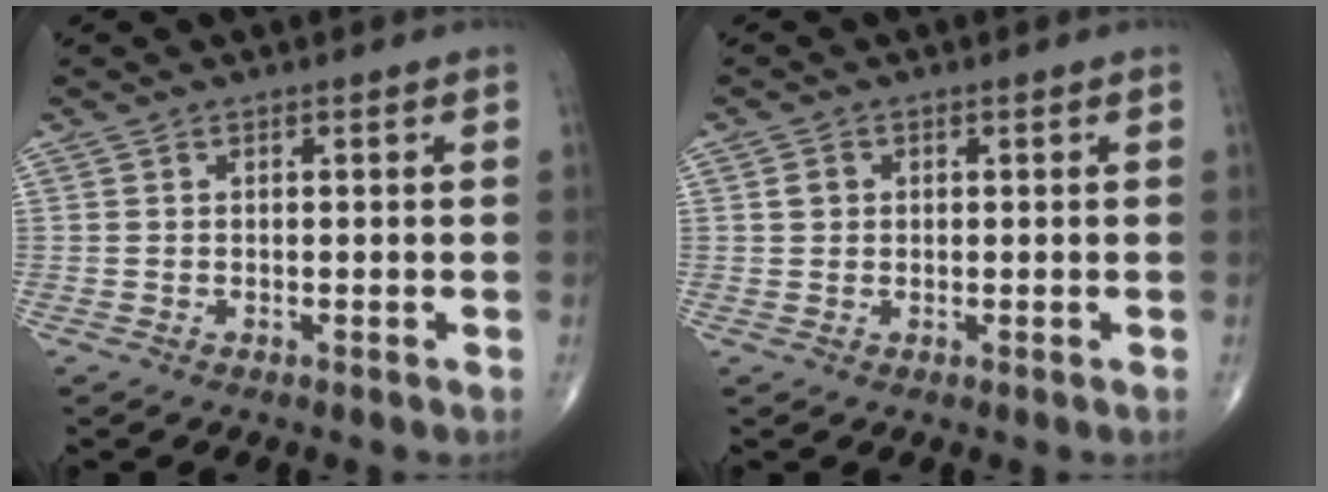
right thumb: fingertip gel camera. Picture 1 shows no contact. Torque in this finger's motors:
{"motor_torque": [0.29, 0.65, 0.25, 0.07, 0.00]}